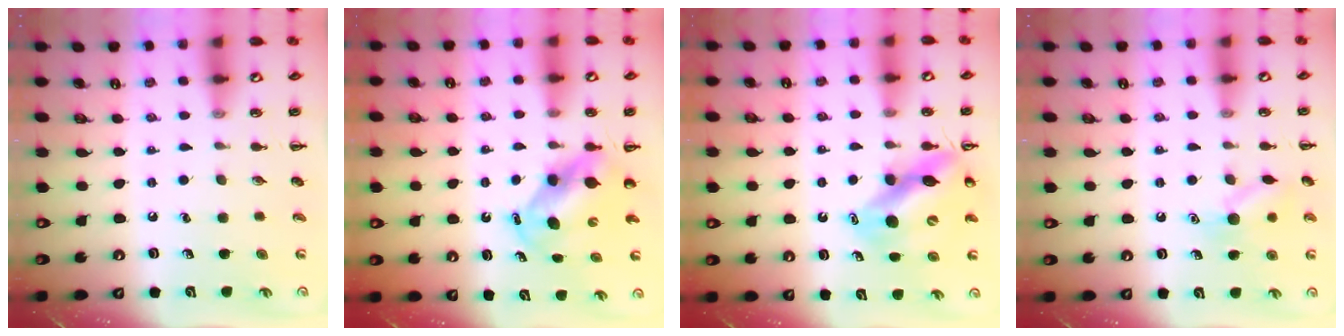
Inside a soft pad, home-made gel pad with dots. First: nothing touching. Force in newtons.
{"total": 5.5, "press": 5.4, "slide": 0.9}
{"total": 11.7, "press": 11.2, "slide": 3.3}
{"total": 9.8, "press": 9.7, "slide": 0.9}